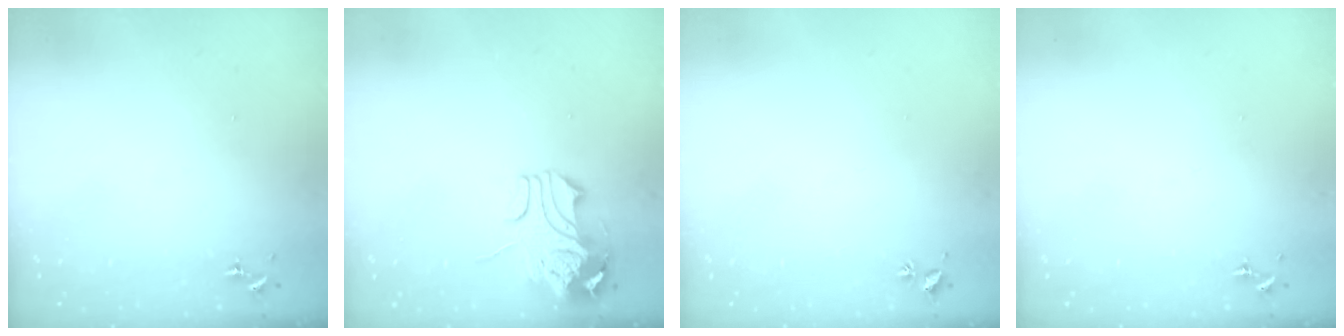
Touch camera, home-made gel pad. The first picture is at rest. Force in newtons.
{"total": 9.7, "press": 9.6, "slide": 1.7}
{"total": 2.0, "press": 2.0, "slide": 0.3}
{"total": 0.0}